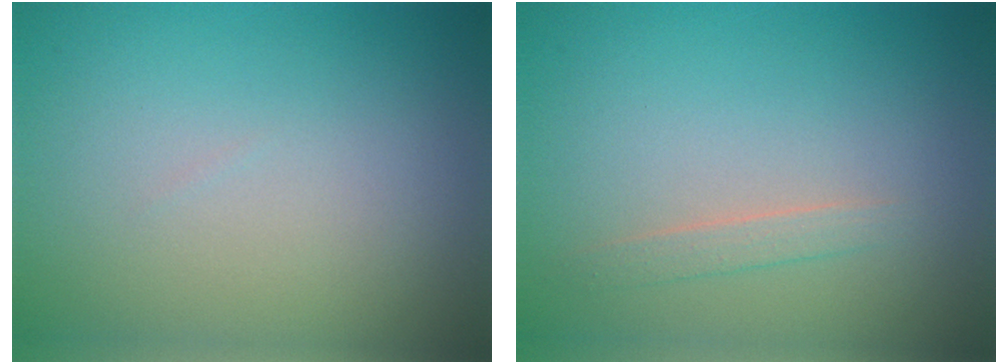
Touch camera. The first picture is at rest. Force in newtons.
{"total": 1.2, "press": 1.2, "slide": 0.1}